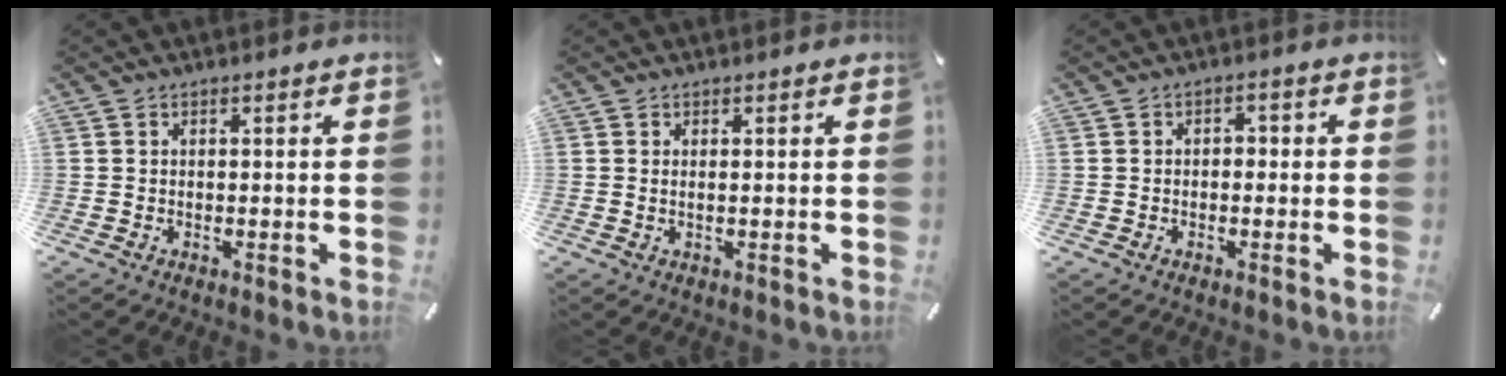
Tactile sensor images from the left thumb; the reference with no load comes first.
{"total": 0.9, "force": [0.2, 0.0, 0.9], "torque": [-0.018, -0.002, 0.004]}
{"total": 1.9, "force": [-1.1, 1.2, 1.0], "torque": [-0.019, 0.011, -0.025]}